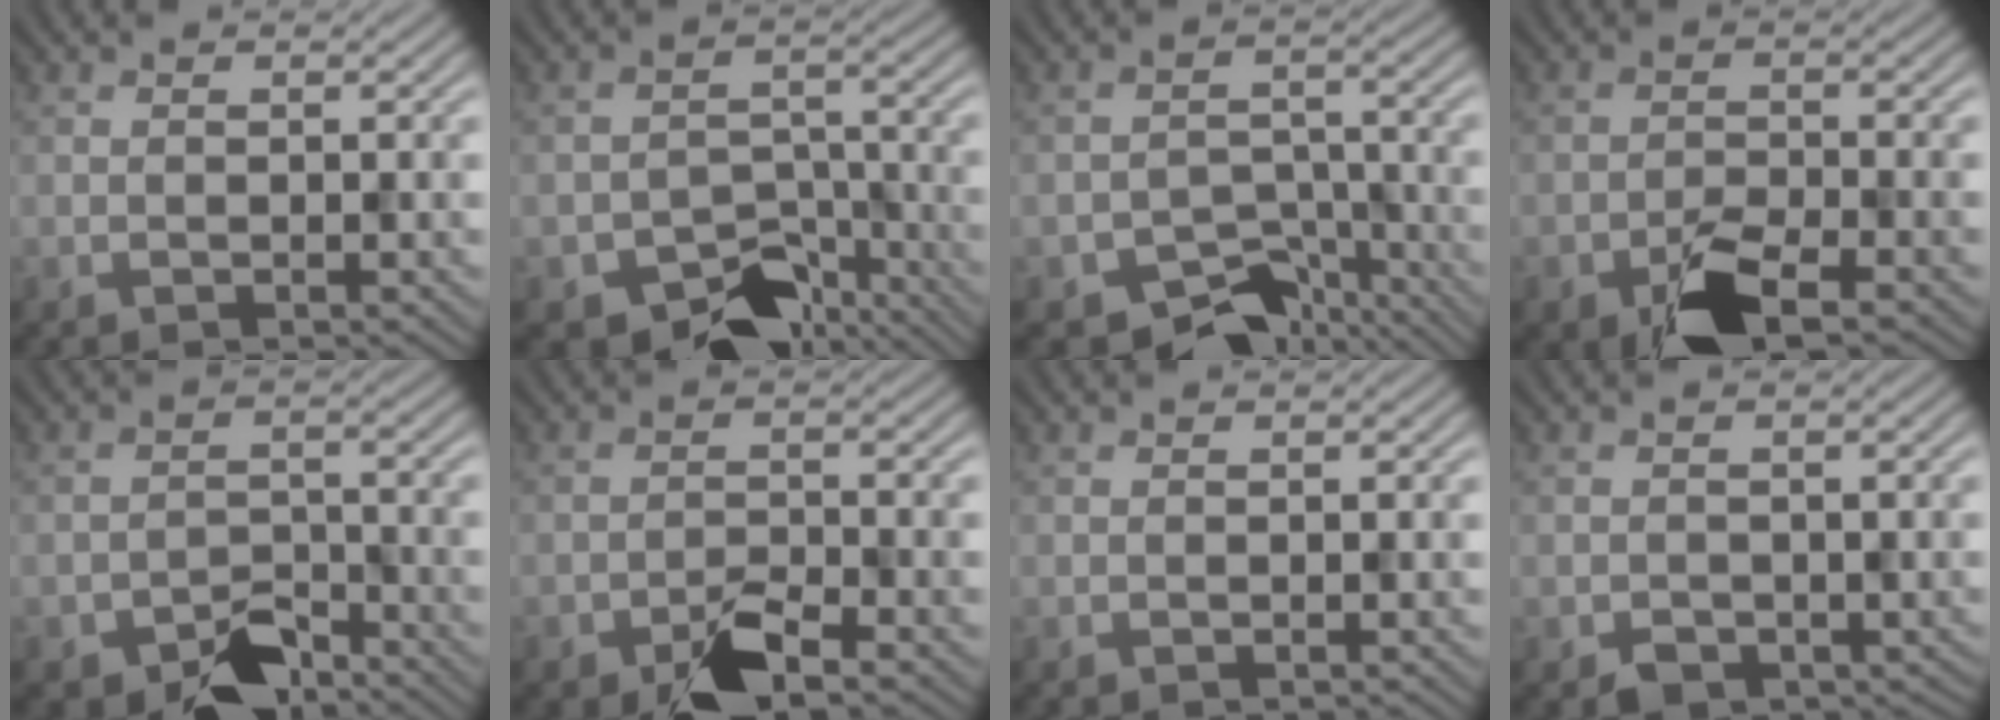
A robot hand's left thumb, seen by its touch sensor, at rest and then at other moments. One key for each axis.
{"total": 9.0, "fx": -6.6, "fy": 4.9, "fz": 3.8, "tx": -0.052, "ty": -0.017, "tz": -0.108}
{"total": 8.0, "fx": -6.1, "fy": 4.2, "fz": 3.0, "tx": -0.038, "ty": -0.012, "tz": -0.100}
{"total": 5.9, "fx": -3.6, "fy": 2.3, "fz": 4.0, "tx": -0.076, "ty": -0.003, "tz": -0.071}
{"total": 5.7, "fx": -4.2, "fy": 2.8, "fz": 2.5, "tx": -0.041, "ty": -0.005, "tz": -0.078}
{"total": 5.2, "fx": -3.3, "fy": 2.0, "fz": 3.5, "tx": -0.058, "ty": -0.001, "tz": -0.064}
{"total": 0.0}
{"total": 2.3, "fx": -1.2, "fy": 1.7, "fz": 0.8, "tx": -0.012, "ty": -0.012, "tz": -0.023}